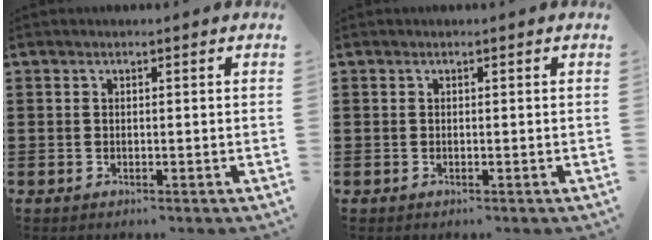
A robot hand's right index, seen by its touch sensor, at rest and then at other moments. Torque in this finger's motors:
{"motor_torque": [-0.01, 0.01, 0.00, 0.00]}